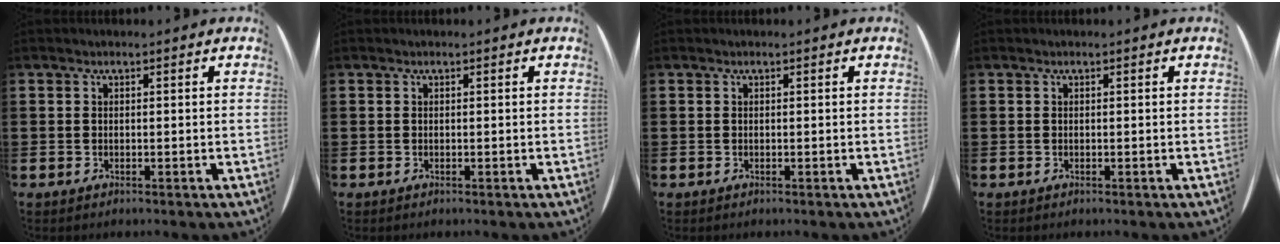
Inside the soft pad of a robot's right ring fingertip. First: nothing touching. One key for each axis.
{"total": 0.0}
{"total": 0.0}
{"total": 0.0}